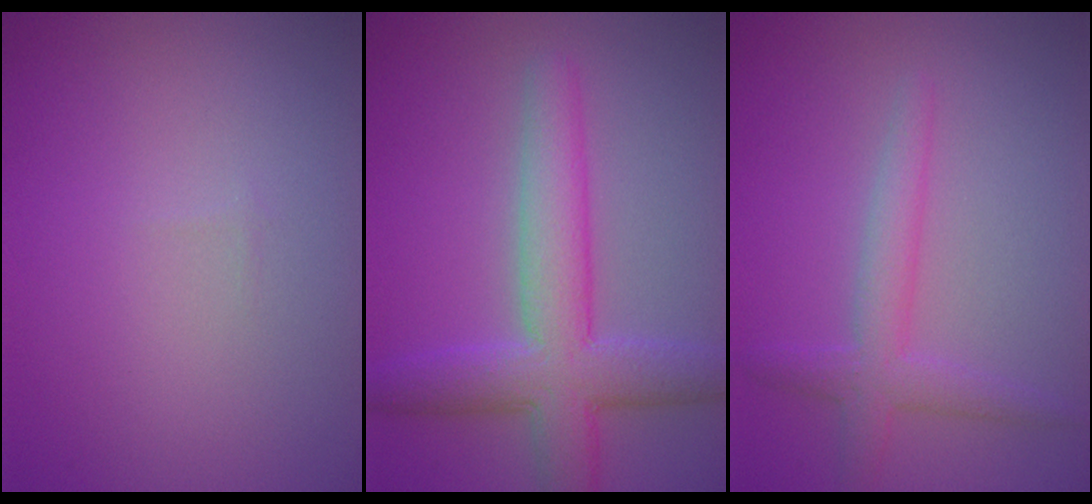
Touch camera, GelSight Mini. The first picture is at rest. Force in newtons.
{"total": 6.6, "press": 6.6, "slide": 0.3}
{"total": 3.0, "press": 3.0, "slide": 0.0}